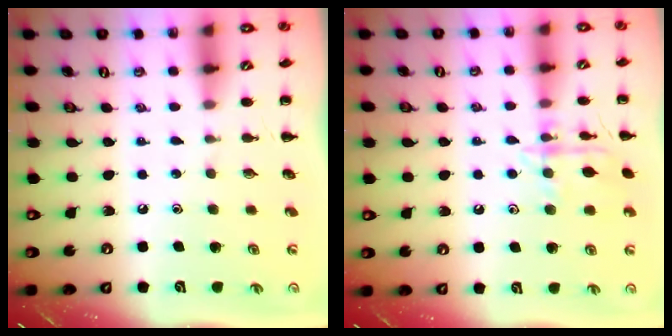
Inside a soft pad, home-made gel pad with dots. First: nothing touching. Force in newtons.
{"total": 11.7, "press": 11.7, "slide": 0.6}